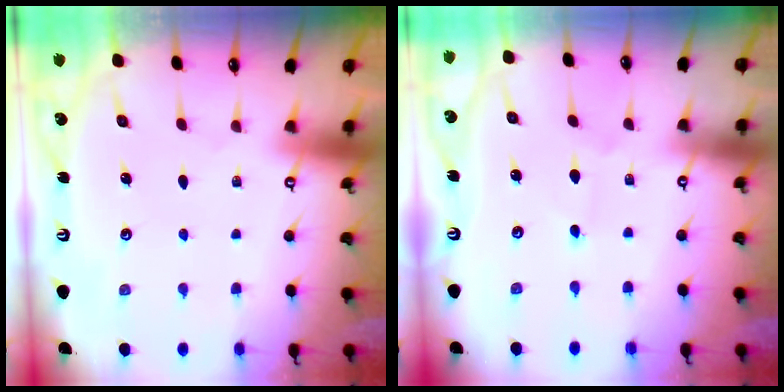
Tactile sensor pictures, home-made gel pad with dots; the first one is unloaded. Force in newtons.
{"total": 2.6, "press": 2.6, "slide": 0.2}